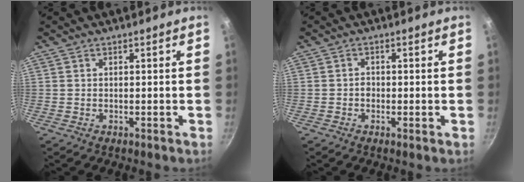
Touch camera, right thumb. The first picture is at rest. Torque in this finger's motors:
{"motor_torque": [0.02, -0.24, 0.26, -0.07, 0.05]}